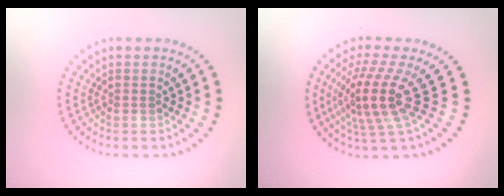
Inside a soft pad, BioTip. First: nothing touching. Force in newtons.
{"total": 4.7, "press": 3.5, "slide": 3.2}